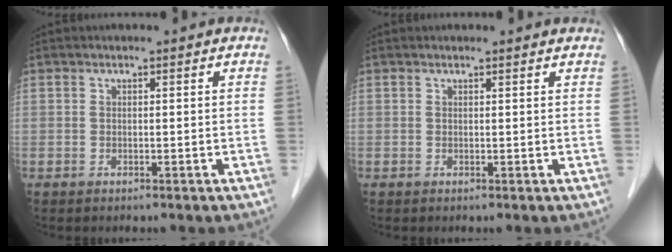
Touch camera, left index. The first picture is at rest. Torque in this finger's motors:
{"motor_torque": [0.08, -0.04, -0.13, 0.01]}